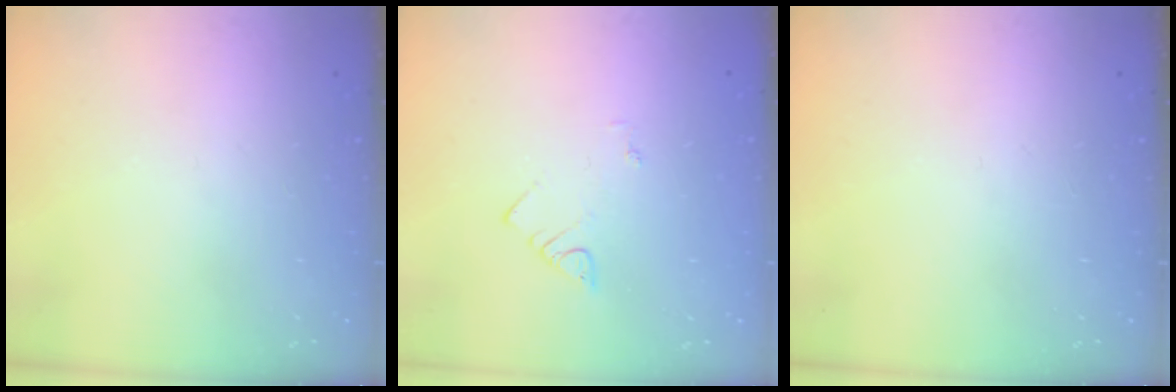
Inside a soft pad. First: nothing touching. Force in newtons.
{"total": 2.1, "press": 2.1, "slide": 0.4}
{"total": 0.0}